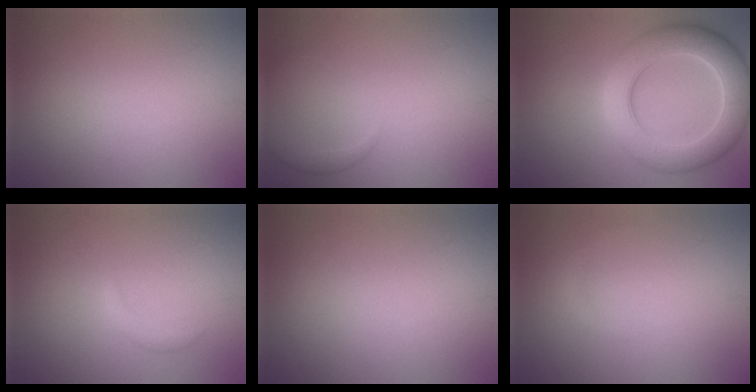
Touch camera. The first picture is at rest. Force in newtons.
{"total": 1.8, "press": 1.8, "slide": 0.1}
{"total": 7.9, "press": 7.9, "slide": 0.3}
{"total": 1.0, "press": 1.0, "slide": 0.0}
{"total": 0.0}
{"total": 0.6, "press": 0.6, "slide": 0.0}